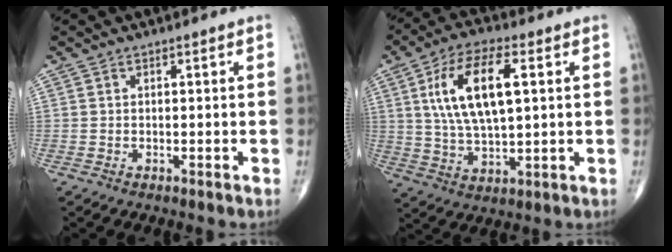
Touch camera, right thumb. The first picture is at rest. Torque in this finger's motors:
{"motor_torque": [-0.10, 0.46, 0.67, 0.18, 0.19]}